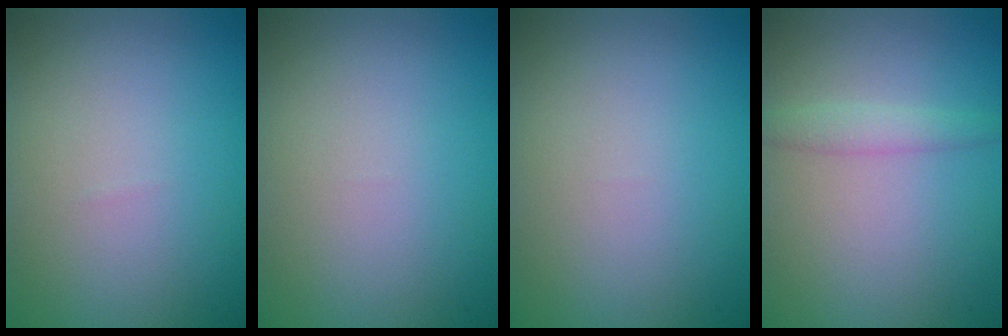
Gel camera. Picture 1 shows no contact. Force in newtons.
{"total": 0.0}
{"total": 0.0}
{"total": 1.5, "press": 1.5, "slide": 0.0}